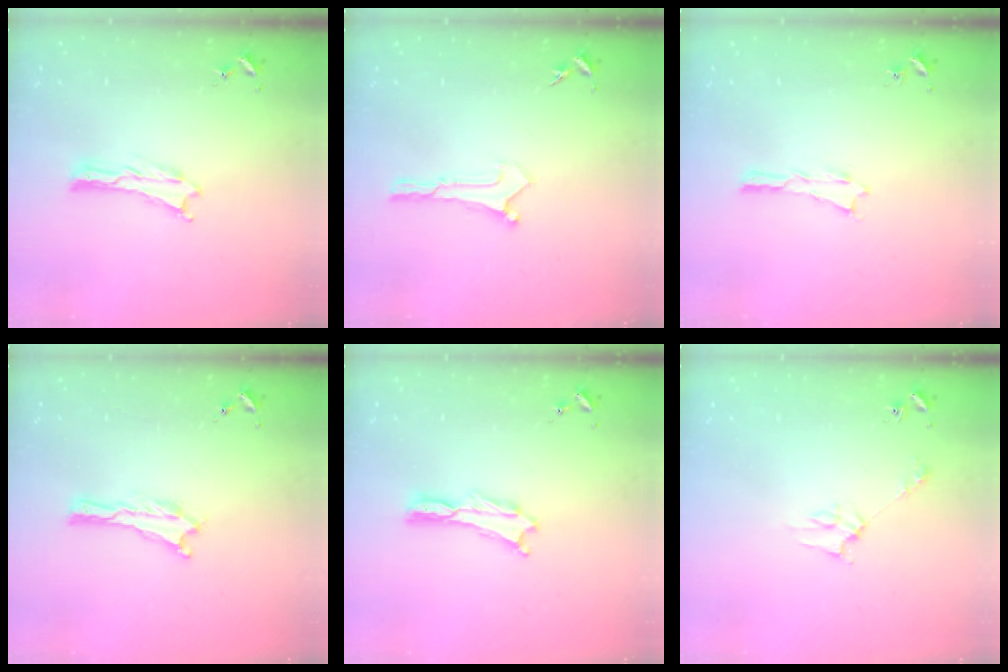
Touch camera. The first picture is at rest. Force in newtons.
{"total": 0.0}
{"total": 0.0}
{"total": 0.0}
{"total": 0.0}
{"total": 2.8, "press": 2.8, "slide": 0.2}